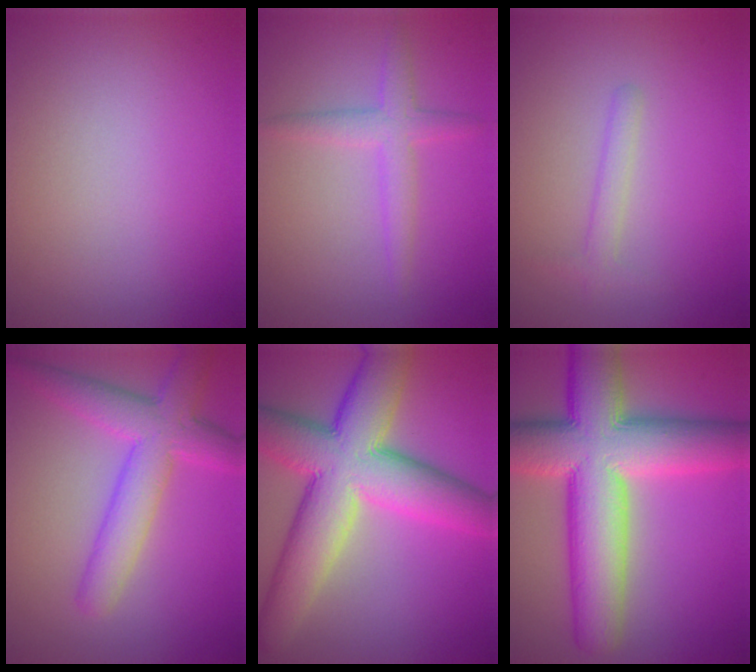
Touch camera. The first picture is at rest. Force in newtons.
{"total": 2.6, "press": 2.6, "slide": 0.1}
{"total": 1.8, "press": 1.8, "slide": 0.2}
{"total": 5.7, "press": 5.7, "slide": 0.2}
{"total": 12.0, "press": 12.0, "slide": 0.8}
{"total": 13.5, "press": 13.5, "slide": 0.7}